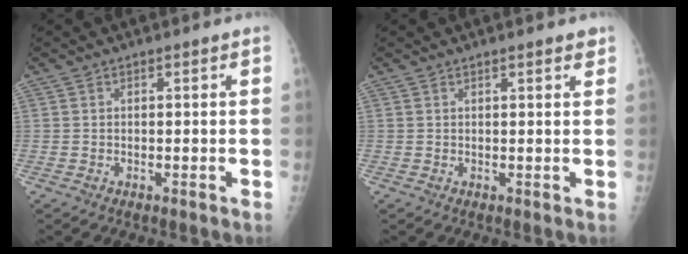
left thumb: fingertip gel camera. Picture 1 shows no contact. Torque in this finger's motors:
{"motor_torque": [-0.19, 0.04, -0.32, -0.10, 0.02]}